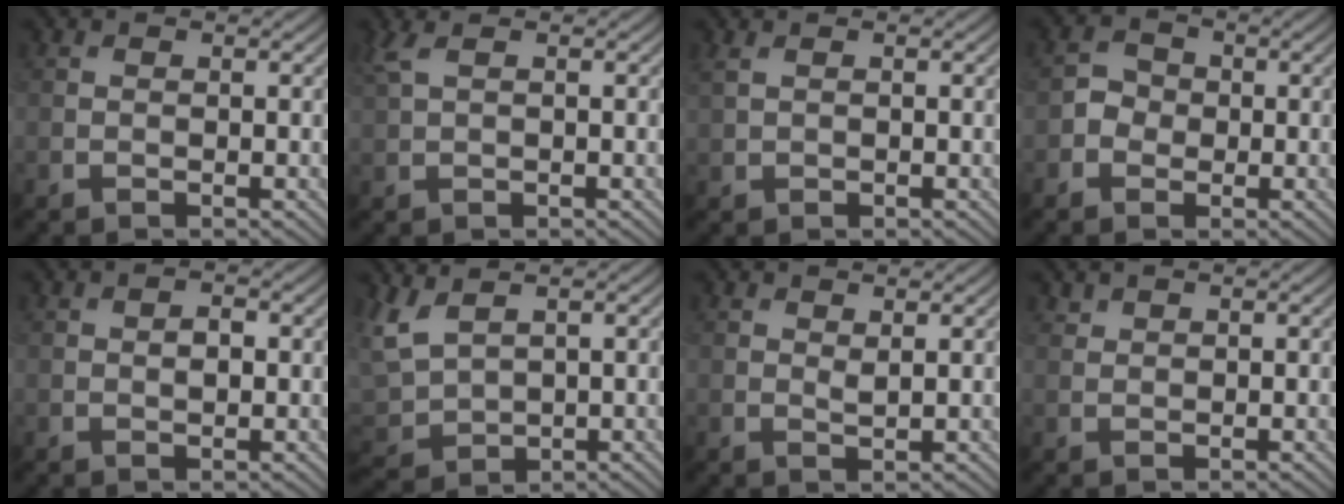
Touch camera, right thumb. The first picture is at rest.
{"total": 2.3, "force": [1.3, 0.6, 1.9], "torque": [-0.050, 0.012, 0.030]}
{"total": 1.4, "force": [0.8, 0.7, 1.0], "torque": [-0.030, 0.003, 0.021]}
{"total": 2.4, "force": [-0.7, 2.2, 0.9], "torque": [-0.015, 0.001, -0.018]}
{"total": 1.6, "force": [0.2, 0.8, 1.3], "torque": [-0.020, 0.000, 0.002]}
{"total": 5.6, "force": [2.6, 3.2, 3.7], "torque": [-0.117, -0.003, 0.054]}
{"total": 0.9, "force": [0.7, 0.2, 0.6], "torque": [-0.016, -0.004, 0.014]}
{"total": 0.8, "force": [0.8, 0.2, 0.1], "torque": [-0.005, 0.000, 0.018]}